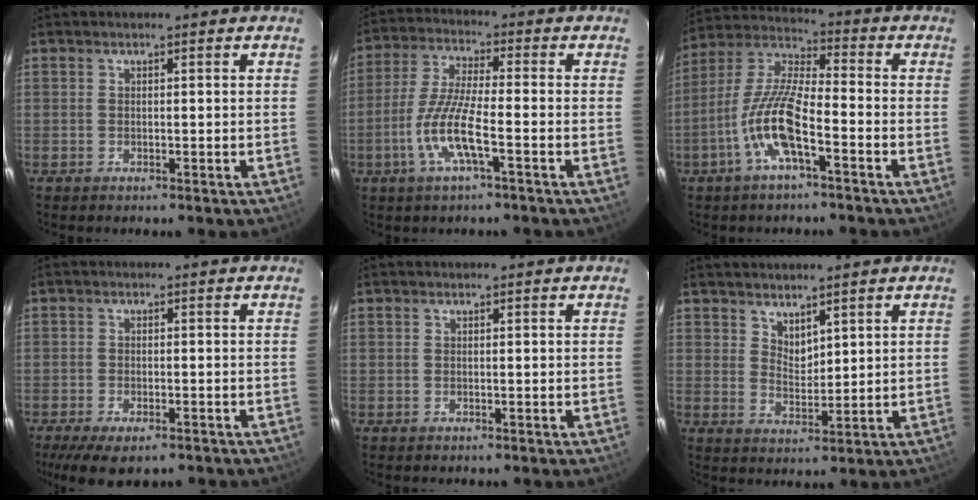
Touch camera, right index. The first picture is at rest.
{"total": 9.9, "force": [-3.9, 1.2, 9.0], "torque": [-0.192, -0.006, -0.076]}
{"total": 12.0, "force": [-5.3, 2.6, 10.5], "torque": [-0.224, 0.001, -0.106]}
{"total": 9.2, "force": [-6.5, 3.4, 5.5], "torque": [-0.126, -0.032, -0.103]}
{"total": 0.0}
{"total": 3.7, "force": [3.1, 1.6, 1.4], "torque": [-0.019, -0.004, 0.057]}